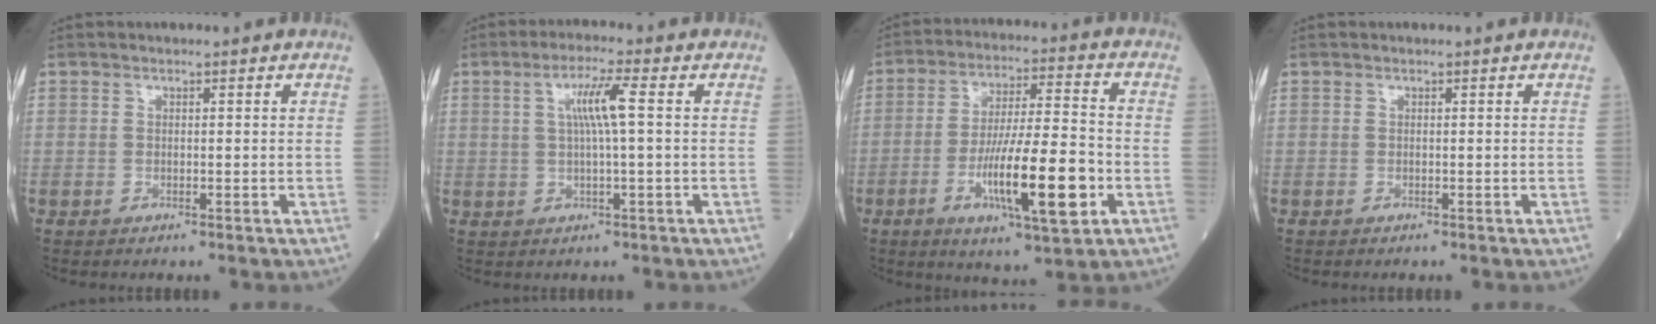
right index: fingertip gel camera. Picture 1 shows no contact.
{"total": 5.5, "force": [1.0, -0.3, 5.4], "torque": [-0.101, 0.007, 0.019]}
{"total": 15.0, "force": [-4.7, 1.9, 14.1], "torque": [-0.245, -0.010, -0.076]}
{"total": 0.0}